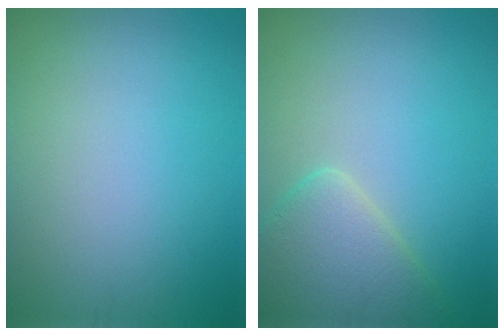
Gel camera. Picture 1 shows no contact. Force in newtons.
{"total": 5.1, "press": 5.0, "slide": 0.4}